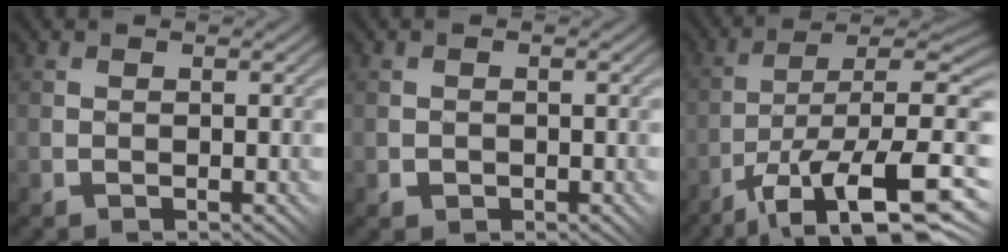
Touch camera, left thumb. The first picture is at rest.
{"total": 0.8, "force": [-0.3, 0.7, 0.1], "torque": [0.000, 0.001, -0.005]}
{"total": 14.9, "force": [-7.6, 3.8, 12.3], "torque": [-0.192, 0.007, -0.134]}